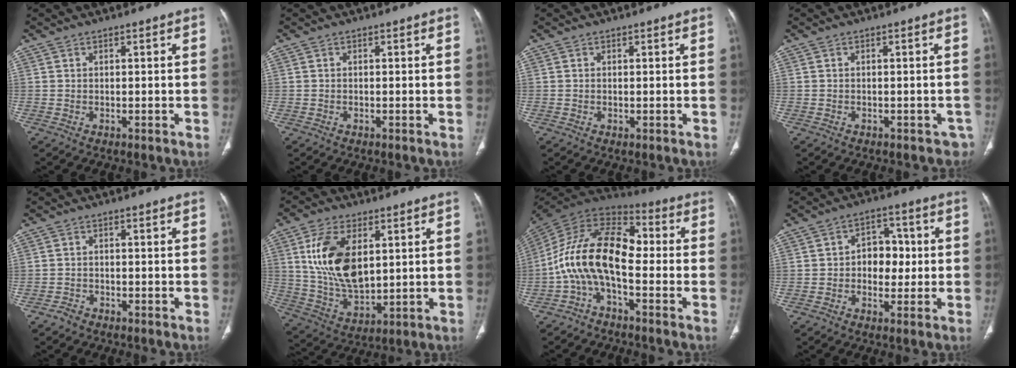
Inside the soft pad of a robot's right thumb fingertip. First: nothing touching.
{"total": 0.0}
{"total": 0.0}
{"total": 3.8, "force": [-2.9, 2.4, 0.9], "torque": [0.009, 0.015, -0.032]}
{"total": 1.6, "force": [-1.3, 0.9, 0.3], "torque": [-0.011, 0.004, -0.026]}
{"total": 15.3, "force": [3.9, 8.6, 12.1], "torque": [-0.218, -0.017, 0.087]}
{"total": 15.9, "force": [-2.9, 8.3, 13.2], "torque": [-0.236, 0.071, -0.067]}
{"total": 7.4, "force": [0.0, 5.5, 4.9], "torque": [-0.029, 0.016, -0.005]}